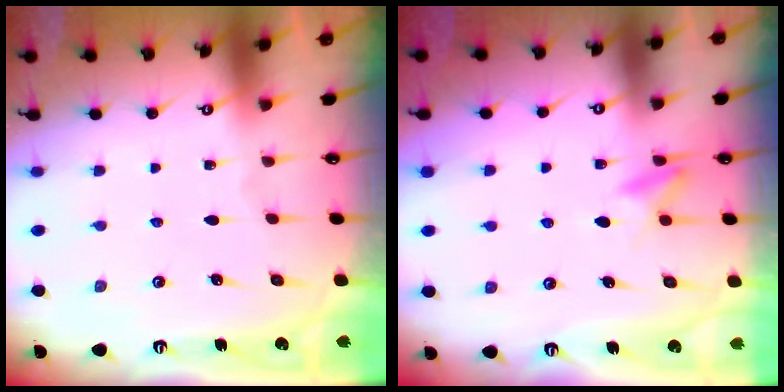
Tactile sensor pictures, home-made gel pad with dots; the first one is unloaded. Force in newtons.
{"total": 9.3, "press": 9.2, "slide": 1.3}